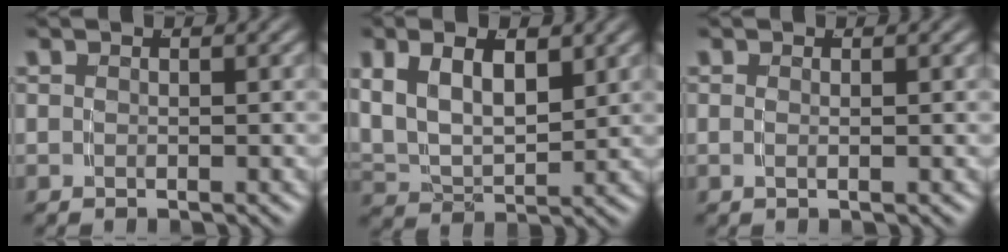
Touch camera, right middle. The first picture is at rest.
{"total": 8.7, "force": [1.5, 6.7, 5.3], "torque": [-0.112, -0.006, 0.021]}
{"total": 0.6, "force": [0.1, -0.1, 0.6], "torque": [-0.011, -0.003, 0.003]}